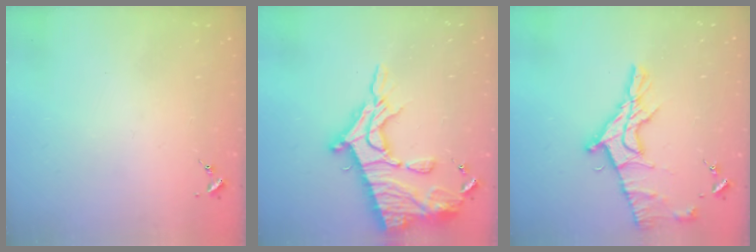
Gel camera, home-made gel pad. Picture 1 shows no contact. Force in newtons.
{"total": 22.5, "press": 22.4, "slide": 1.6}
{"total": 15.1, "press": 15.0, "slide": 1.2}